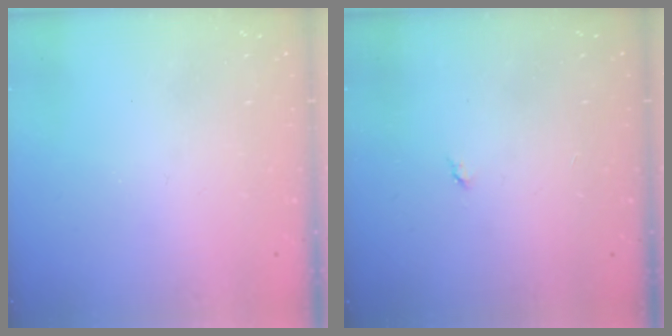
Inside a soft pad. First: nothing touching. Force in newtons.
{"total": 2.8, "press": 2.8, "slide": 0.4}